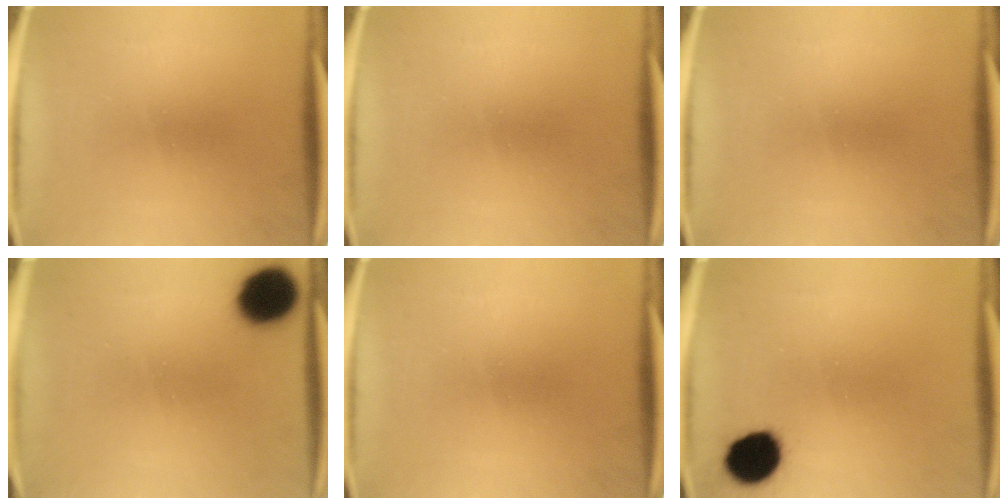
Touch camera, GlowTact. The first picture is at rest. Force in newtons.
{"total": 0.0}
{"total": 0.0}
{"total": 12.0}
{"total": 0.0}
{"total": 9.8}